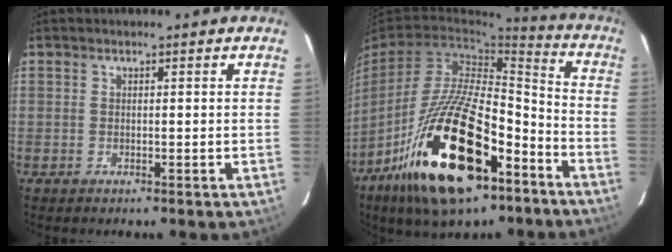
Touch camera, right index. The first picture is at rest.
{"total": 25.5, "force": [-13.8, 10.7, 18.5], "torque": [-0.346, -0.013, -0.228]}